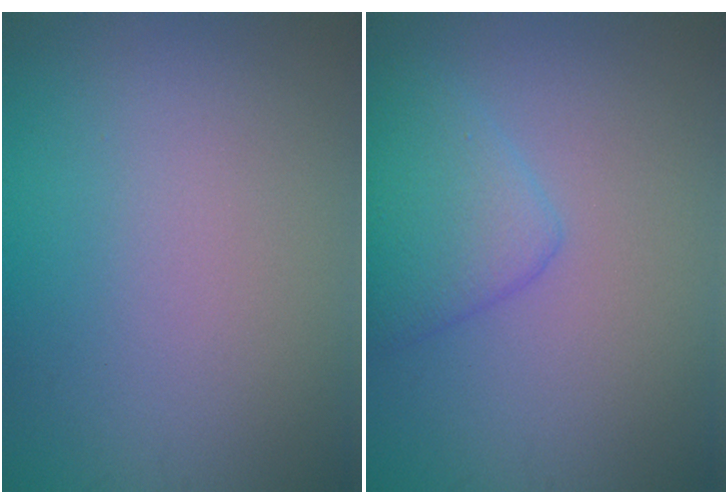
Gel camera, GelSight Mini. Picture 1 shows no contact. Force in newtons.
{"total": 3.3, "press": 3.3, "slide": 0.2}